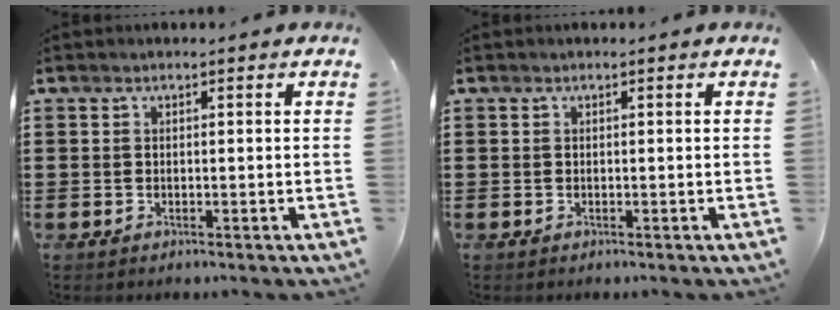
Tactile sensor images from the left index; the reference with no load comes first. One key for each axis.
{"total": 0.0}